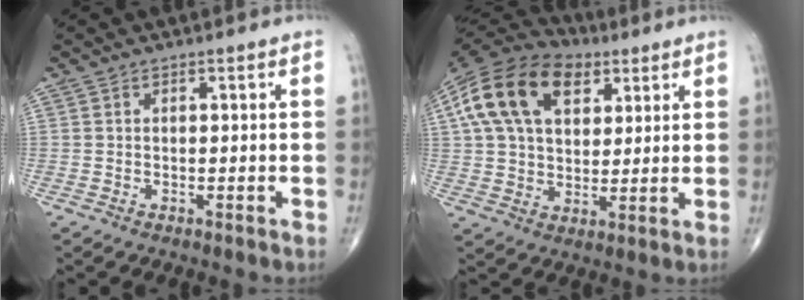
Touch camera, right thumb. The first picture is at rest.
{"total": 20.2, "force": [8.0, 12.7, 13.6], "torque": [-0.241, 0.014, 0.135]}